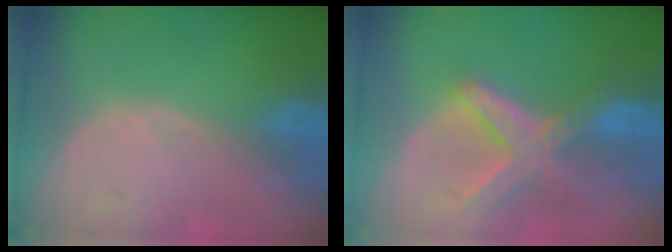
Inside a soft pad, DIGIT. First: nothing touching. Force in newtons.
{"total": 8.2, "press": 7.1, "slide": 4.1}